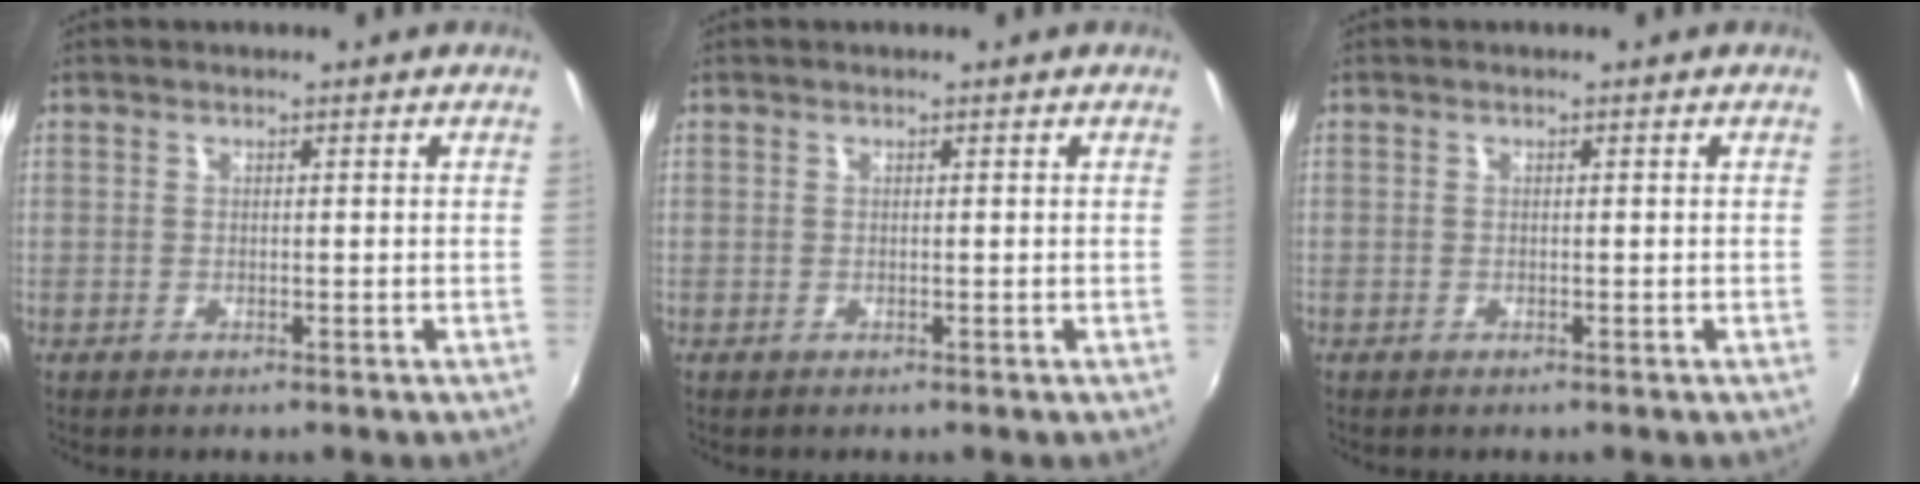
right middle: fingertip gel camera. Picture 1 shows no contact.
{"total": 0.0}
{"total": 0.0}